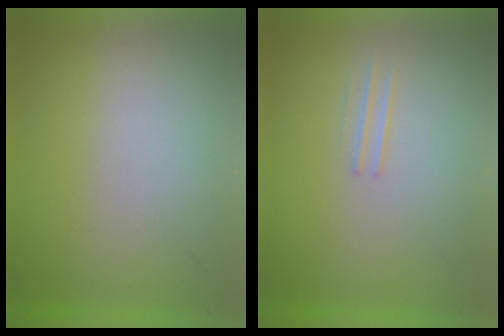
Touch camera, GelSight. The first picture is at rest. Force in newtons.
{"total": 1.2}